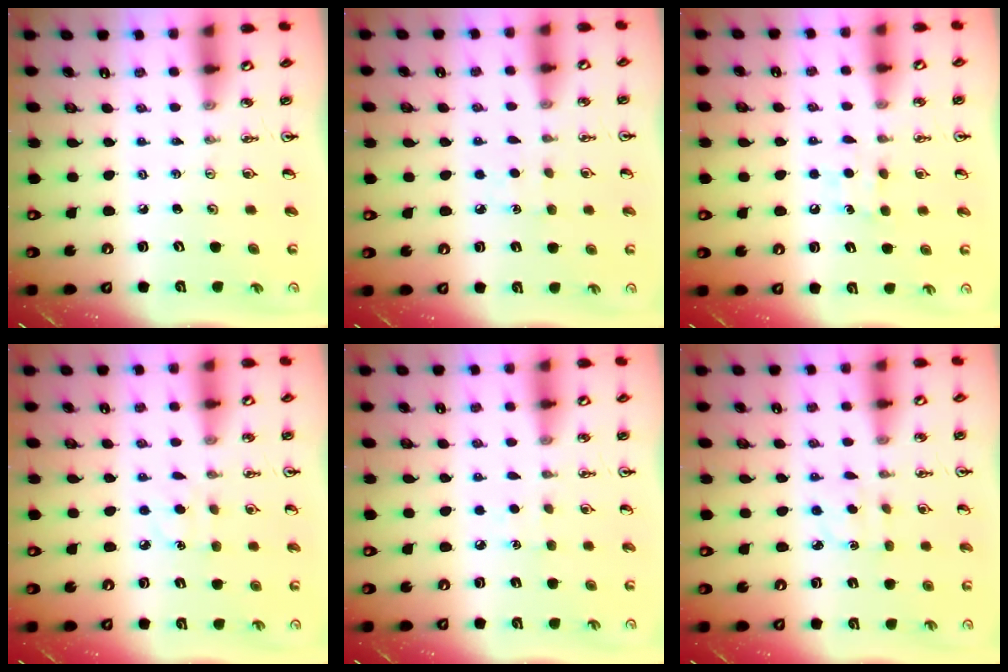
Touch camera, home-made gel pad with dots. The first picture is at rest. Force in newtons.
{"total": 4.1, "press": 4.0, "slide": 0.5}
{"total": 5.9, "press": 5.9, "slide": 0.7}
{"total": 5.0, "press": 4.9, "slide": 0.5}
{"total": 4.6, "press": 4.5, "slide": 0.5}
{"total": 2.7, "press": 2.6, "slide": 0.4}